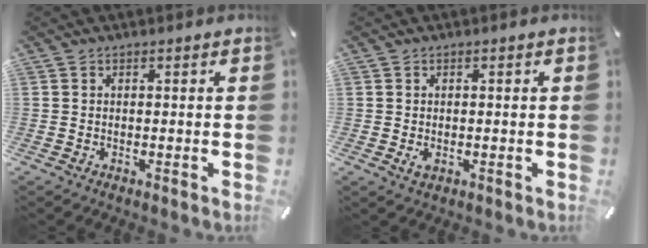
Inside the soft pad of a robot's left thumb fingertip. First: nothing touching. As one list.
[{"total": 1.8, "force": [-0.4, 1.0, 1.4], "torque": [-0.033, -0.003, -0.008]}]